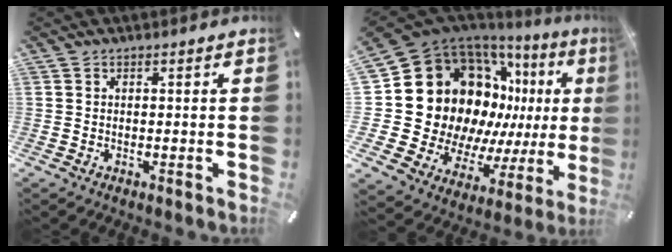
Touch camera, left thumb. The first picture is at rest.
{"total": 24.7, "force": [4.5, 19.7, 14.2], "torque": [-0.248, -0.080, 0.139]}